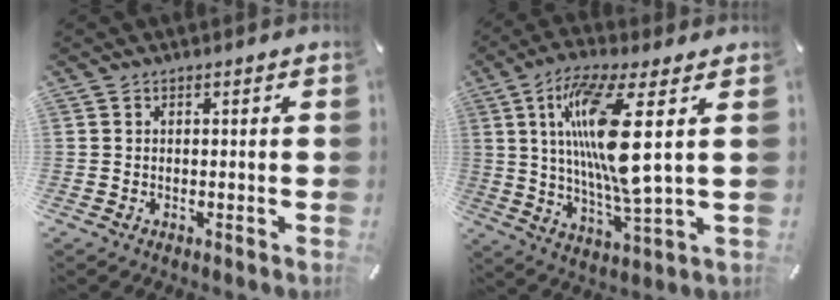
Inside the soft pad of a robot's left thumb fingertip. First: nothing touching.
{"total": 17.6, "force": [4.5, 3.3, 16.7], "torque": [-0.346, -0.018, 0.057]}